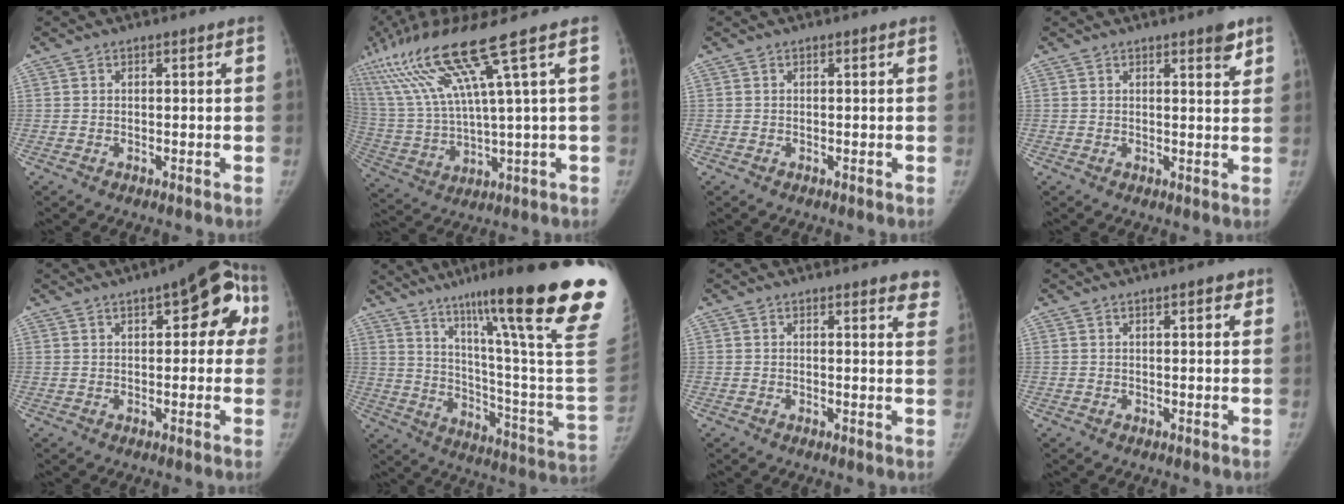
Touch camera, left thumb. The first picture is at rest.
{"total": 18.0, "force": [9.3, 0.4, 15.4], "torque": [-0.321, -0.022, 0.178]}
{"total": 0.0}
{"total": 3.4, "force": [2.3, 1.0, 2.4], "torque": [-0.020, -0.014, 0.028]}
{"total": 12.8, "force": [4.4, 5.5, 10.6], "torque": [-0.080, 0.017, 0.043]}
{"total": 32.8, "force": [22.2, 2.1, 24.0], "torque": [-0.283, -0.122, 0.320]}
{"total": 5.4, "force": [4.6, 1.5, 2.4], "torque": [0.003, -0.021, 0.035]}
{"total": 2.4, "force": [1.5, 0.8, 1.7], "torque": [-0.010, -0.003, 0.017]}